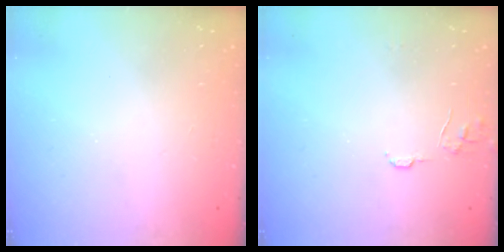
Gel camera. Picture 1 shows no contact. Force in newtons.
{"total": 5.4, "press": 5.4, "slide": 0.5}